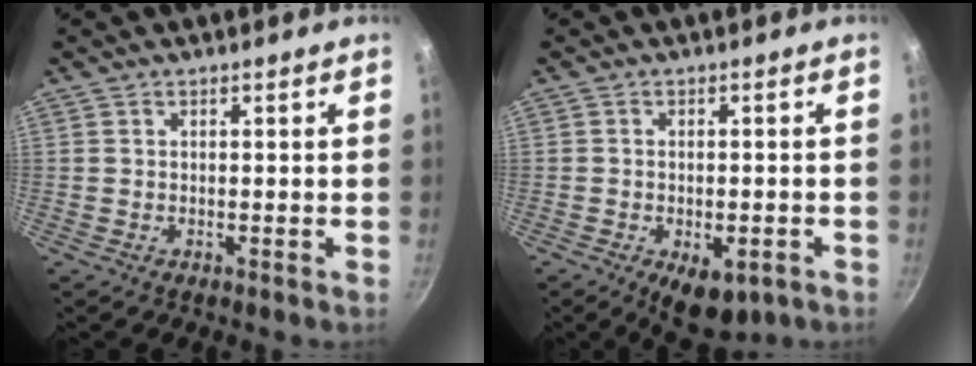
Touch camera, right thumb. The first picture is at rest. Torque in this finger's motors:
{"motor_torque": [0.95, 0.68, -0.28, -0.02, 0.04]}